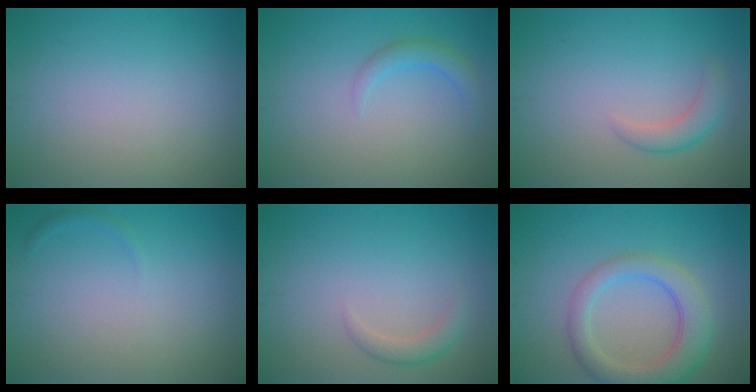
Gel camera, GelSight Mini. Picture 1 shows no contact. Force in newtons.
{"total": 1.7, "press": 1.7, "slide": 0.2}
{"total": 2.0, "press": 2.0, "slide": 0.2}
{"total": 0.5, "press": 0.5, "slide": 0.1}
{"total": 1.5, "press": 1.5, "slide": 0.1}
{"total": 4.9, "press": 4.9, "slide": 0.4}